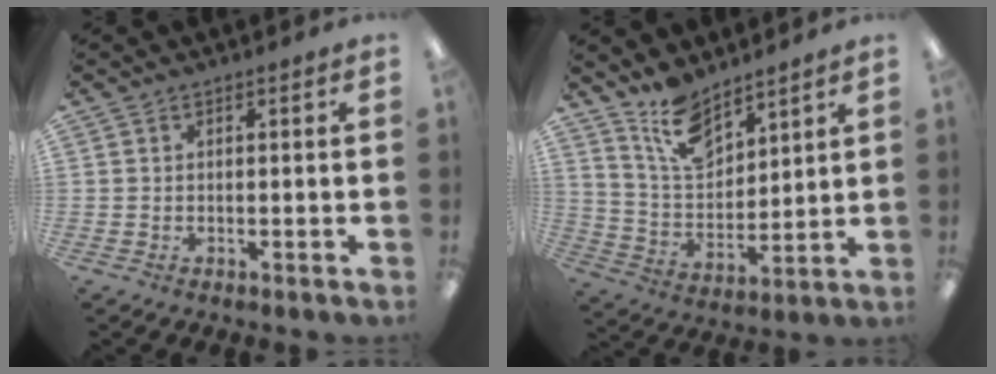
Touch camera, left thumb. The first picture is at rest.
{"total": 11.5, "force": [9.3, 5.0, 4.6], "torque": [-0.105, -0.045, 0.176]}